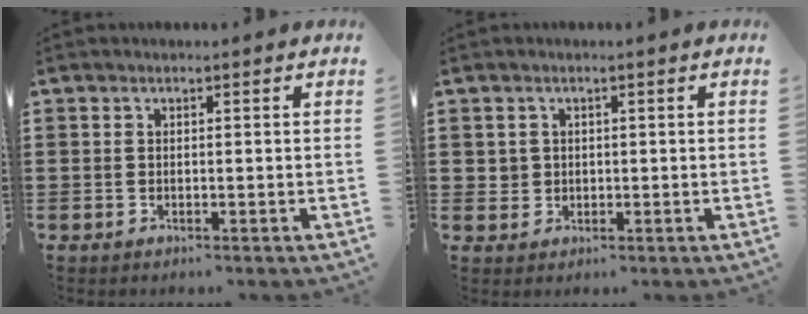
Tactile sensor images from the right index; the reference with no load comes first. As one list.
[{"total": 1.6, "force": [0.3, 1.6, 0.2], "torque": [-0.010, 0.010, 0.003]}]